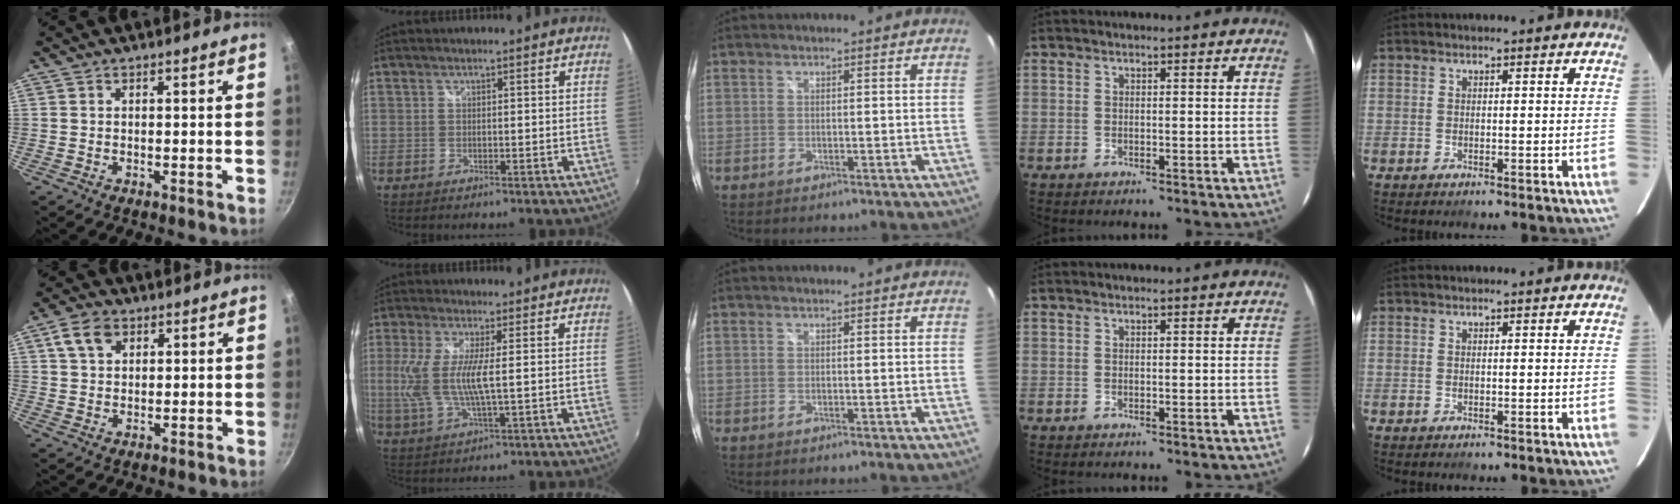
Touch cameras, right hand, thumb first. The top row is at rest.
{"thumb": {"total": 6.0, "force": [2.7, 4.0, 3.5], "torque": [-0.053, 0.002, 0.046]}, "index": {"total": 9.3, "force": [0.2, 1.6, 9.1], "torque": [-0.194, -0.007, 0.008]}}